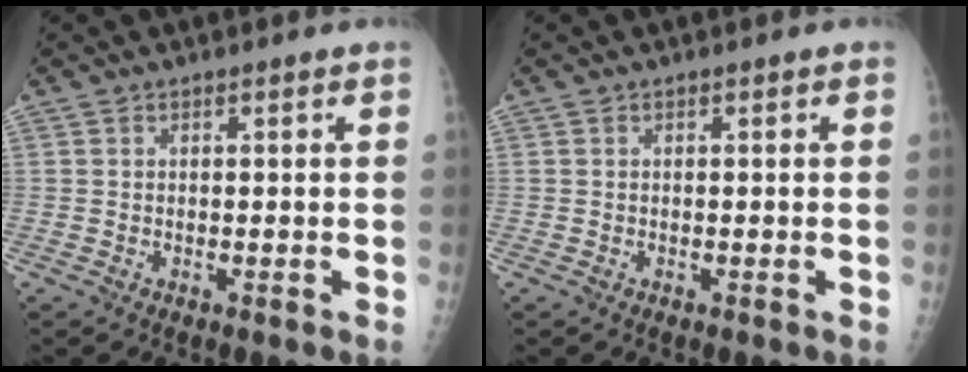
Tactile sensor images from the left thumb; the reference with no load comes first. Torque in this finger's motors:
{"motor_torque": [0.00, 0.00, -0.03, 0.01, 0.00]}